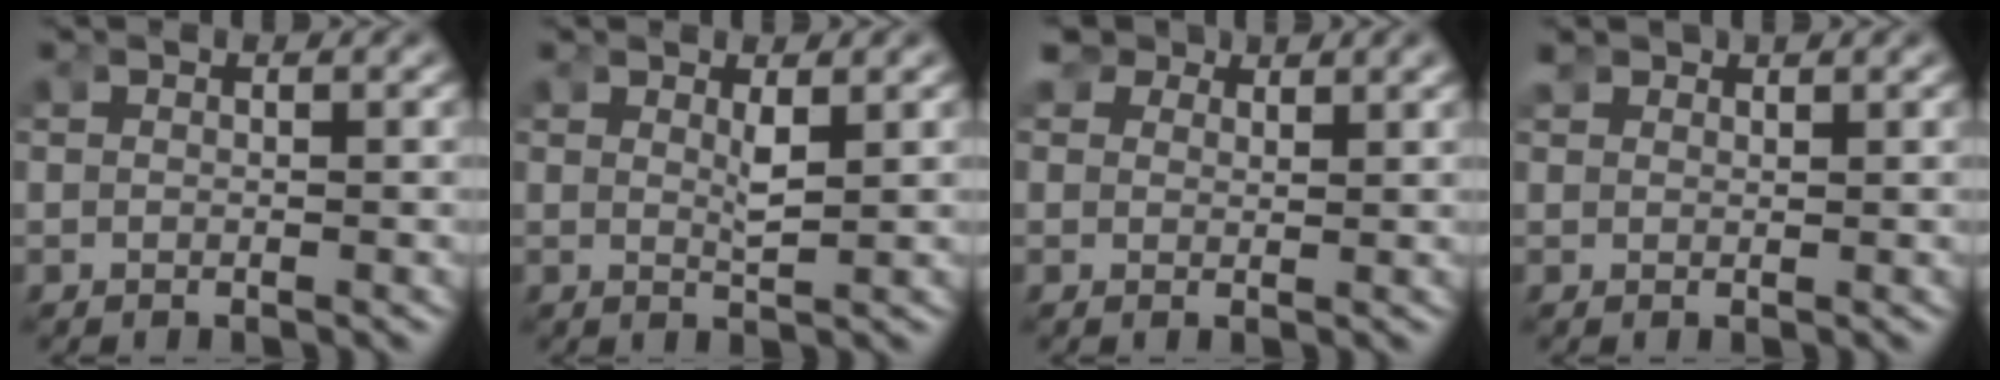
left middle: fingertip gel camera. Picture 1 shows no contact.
{"total": 1.5, "force": [0.9, -0.2, 1.2], "torque": [-0.025, -0.010, 0.022]}
{"total": 2.9, "force": [2.4, 1.1, 1.1], "torque": [-0.021, 0.001, 0.041]}
{"total": 1.0, "force": [1.0, -0.1, 0.1], "torque": [-0.001, 0.001, 0.023]}